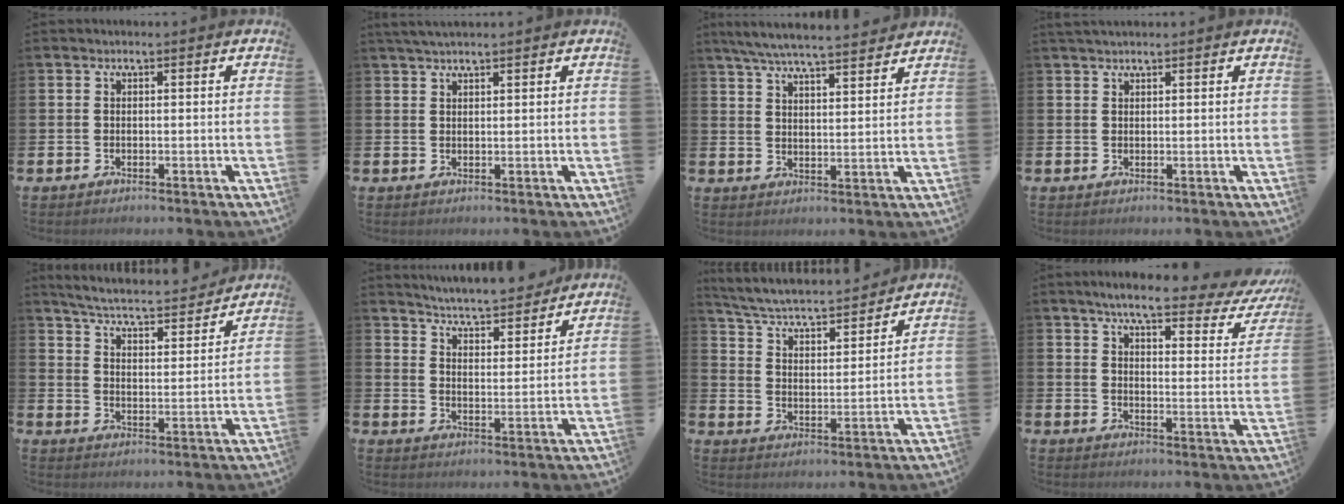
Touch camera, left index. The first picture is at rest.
{"total": 2.2, "force": [2.0, 0.4, 0.9], "torque": [-0.017, -0.001, 0.035]}
{"total": 6.4, "force": [6.1, 0.3, 1.7], "torque": [-0.056, -0.031, 0.110]}
{"total": 1.4, "force": [1.3, 0.3, 0.4], "torque": [-0.005, 0.002, 0.024]}
{"total": 5.3, "force": [5.2, 0.4, 1.2], "torque": [-0.049, -0.044, 0.084]}
{"total": 5.5, "force": [5.5, 0.3, 0.5], "torque": [-0.026, -0.048, 0.092]}
{"total": 5.1, "force": [4.8, 0.7, 1.5], "torque": [-0.055, -0.045, 0.075]}
{"total": 6.5, "force": [5.5, 1.1, 3.3], "torque": [-0.069, -0.038, 0.083]}